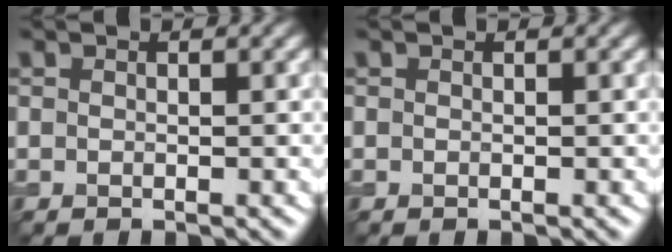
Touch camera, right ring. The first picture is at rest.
{"total": 0.0}